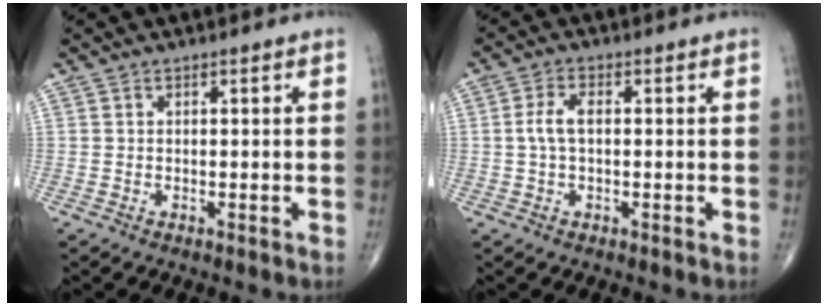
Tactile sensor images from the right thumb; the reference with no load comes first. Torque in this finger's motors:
{"motor_torque": [-0.44, 0.51, 0.51, 0.09, 0.13]}